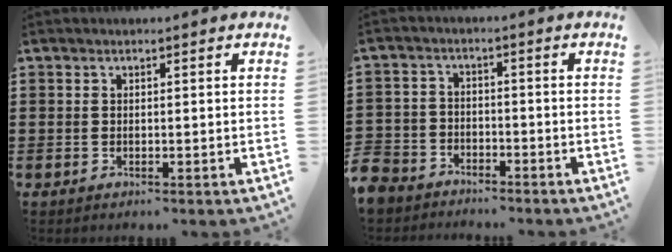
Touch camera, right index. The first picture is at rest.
{"total": 4.6, "force": [-4.2, 1.7, 0.0], "torque": [-0.034, -0.002, -0.098]}